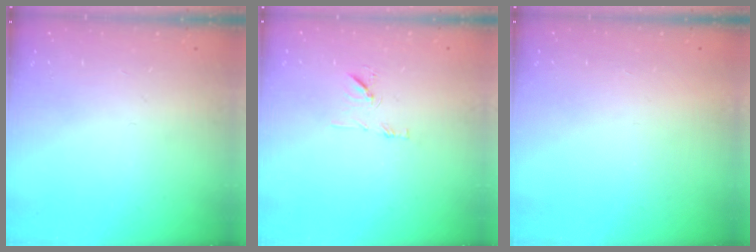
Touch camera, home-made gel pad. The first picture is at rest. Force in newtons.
{"total": 7.5, "press": 7.4, "slide": 0.6}
{"total": 1.5, "press": 1.5, "slide": 0.1}